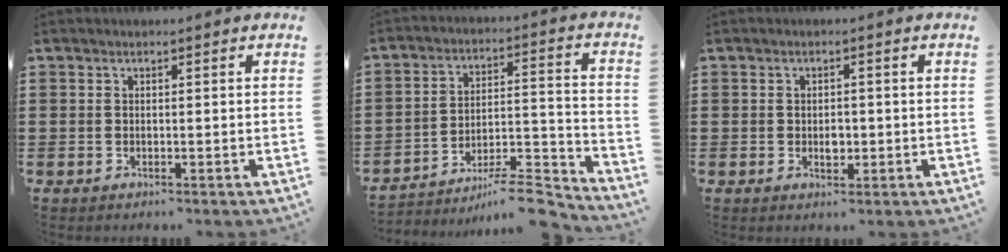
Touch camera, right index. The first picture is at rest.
{"total": 8.4, "force": [-7.5, 1.3, 3.5], "torque": [-0.043, 0.016, -0.145]}
{"total": 2.0, "force": [-0.3, 1.3, 1.5], "torque": [-0.030, 0.003, -0.006]}